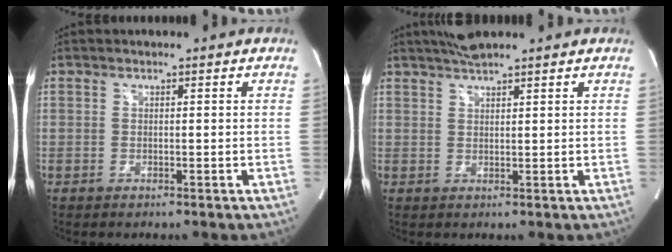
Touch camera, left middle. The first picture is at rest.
{"total": 4.0, "force": [3.5, 0.2, 2.0], "torque": [-0.039, 0.019, 0.064]}